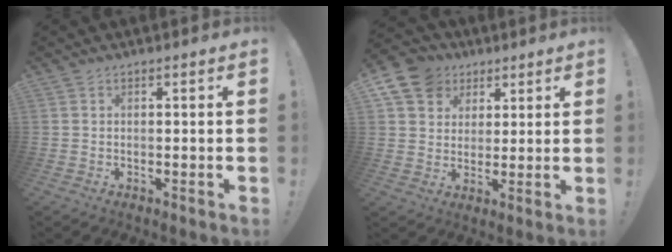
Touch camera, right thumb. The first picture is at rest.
{"total": 11.5, "force": [5.4, 9.4, 3.9], "torque": [-0.065, -0.026, 0.111]}